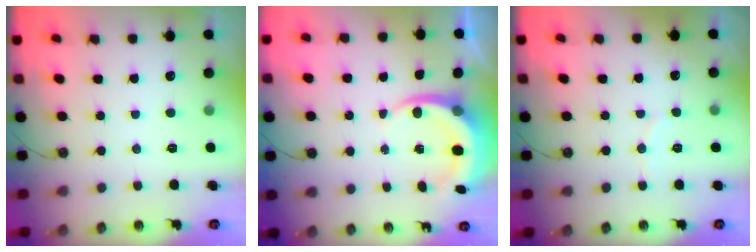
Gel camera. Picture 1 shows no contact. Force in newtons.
{"total": 7.0, "press": 6.8, "slide": 1.8}
{"total": 4.0, "press": 4.0, "slide": 0.5}